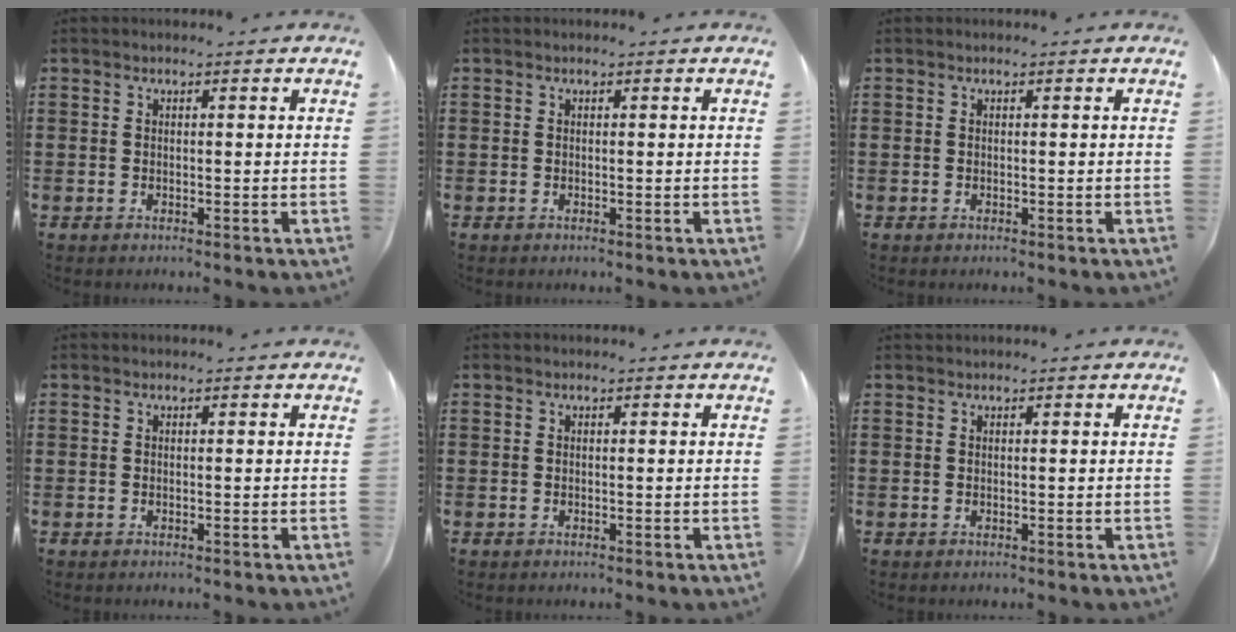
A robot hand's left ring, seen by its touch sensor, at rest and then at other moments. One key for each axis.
{"total": 0.0}
{"total": 0.0}
{"total": 0.0}
{"total": 0.0}
{"total": 0.0}